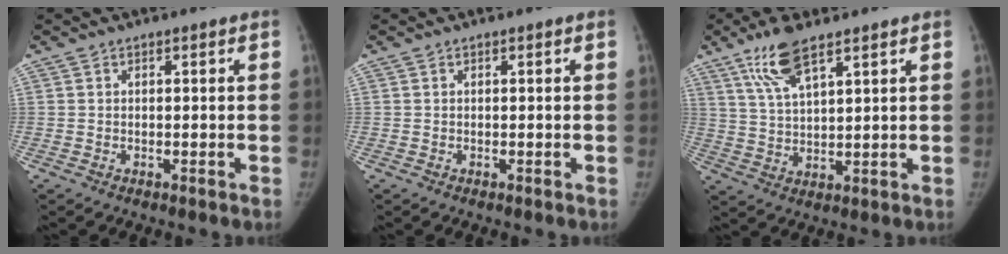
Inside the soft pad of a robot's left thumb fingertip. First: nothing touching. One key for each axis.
{"total": 0.0}
{"total": 8.4, "fx": 5.4, "fy": 2.5, "fz": 5.9, "tx": -0.114, "ty": -0.020, "tz": 0.113}